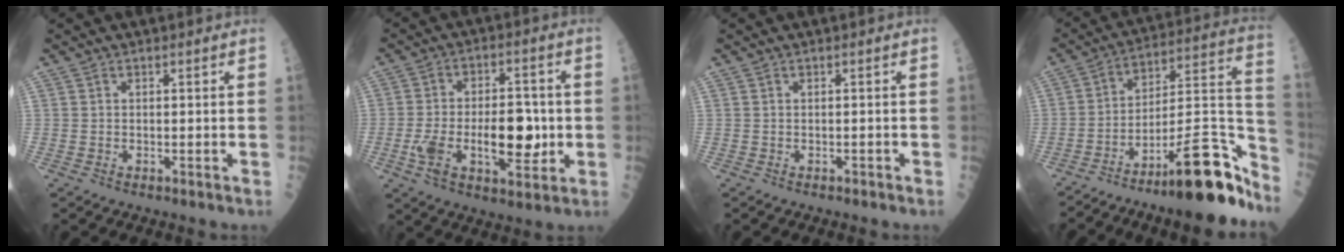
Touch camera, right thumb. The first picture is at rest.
{"total": 14.9, "force": [-2.2, 7.4, 12.7], "torque": [-0.194, 0.018, -0.027]}
{"total": 0.5, "force": [-0.4, 0.2, 0.2], "torque": [-0.003, 0.000, -0.008]}
{"total": 21.3, "force": [-14.0, 4.4, 15.4], "torque": [-0.197, 0.093, -0.221]}